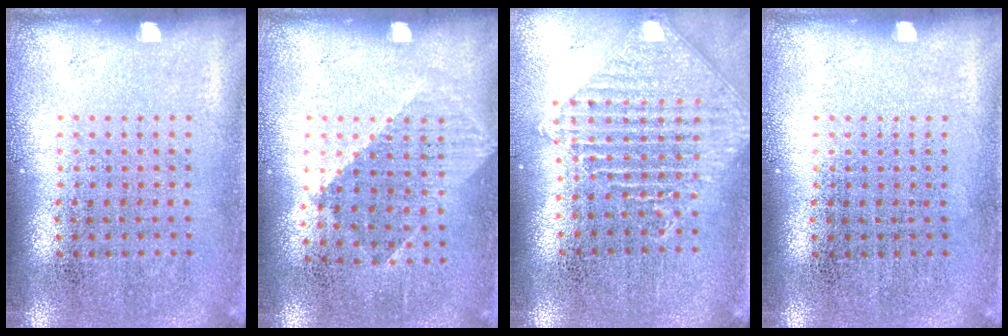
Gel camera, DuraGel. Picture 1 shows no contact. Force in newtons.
{"total": 1.0, "press": 0.8, "slide": 0.5}
{"total": 1.5, "press": 1.3, "slide": 0.6}
{"total": 0.0}